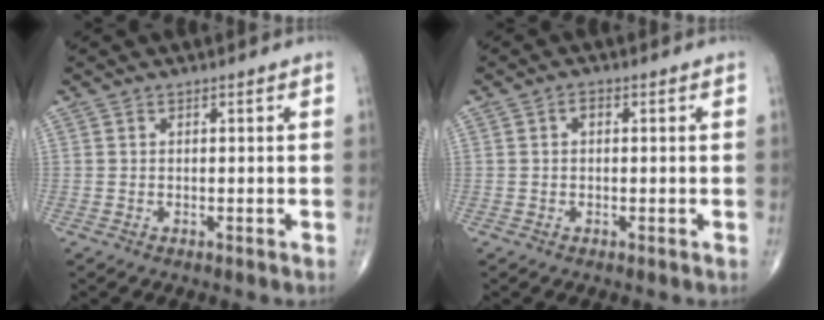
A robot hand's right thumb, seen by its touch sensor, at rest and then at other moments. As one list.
[{"total": 1.5, "force": [0.2, 0.9, 1.2], "torque": [-0.016, 0.005, 0.001]}]